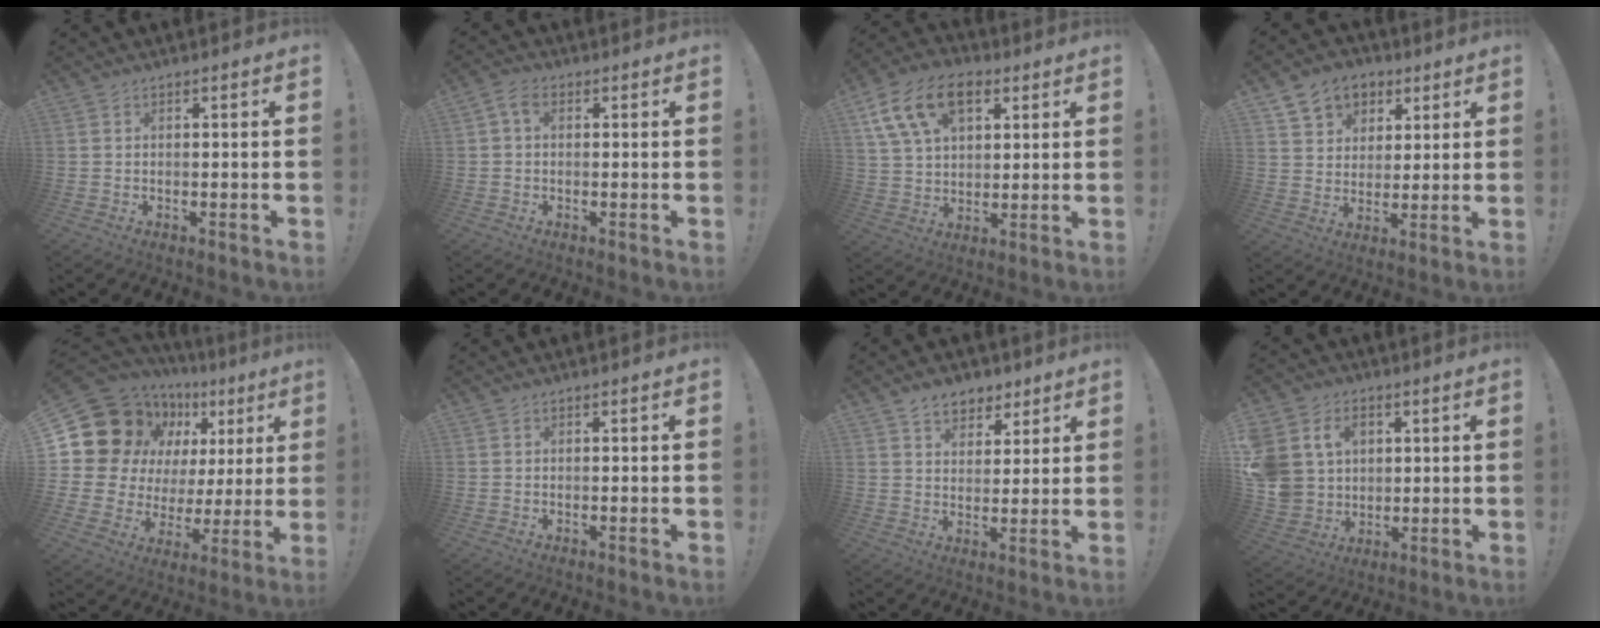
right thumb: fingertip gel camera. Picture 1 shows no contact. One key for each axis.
{"total": 3.5, "fx": 0.5, "fy": 2.3, "fz": 2.6, "tx": -0.044, "ty": 0.007, "tz": 0.010}
{"total": 16.9, "fx": 7.8, "fy": 10.9, "fz": 10.3, "tx": -0.177, "ty": -0.026, "tz": 0.144}
{"total": 9.9, "fx": 5.0, "fy": 7.9, "fz": 3.0, "tx": -0.042, "ty": -0.025, "tz": 0.101}
{"total": 18.8, "fx": 9.4, "fy": 12.6, "fz": 10.3, "tx": -0.166, "ty": -0.068, "tz": 0.200}
{"total": 0.0}
{"total": 8.0, "fx": 5.3, "fy": 5.5, "fz": 2.3, "tx": -0.023, "ty": -0.032, "tz": 0.100}
{"total": 13.6, "fx": 3.8, "fy": 11.6, "fz": 6.1, "tx": -0.131, "ty": -0.010, "tz": 0.080}